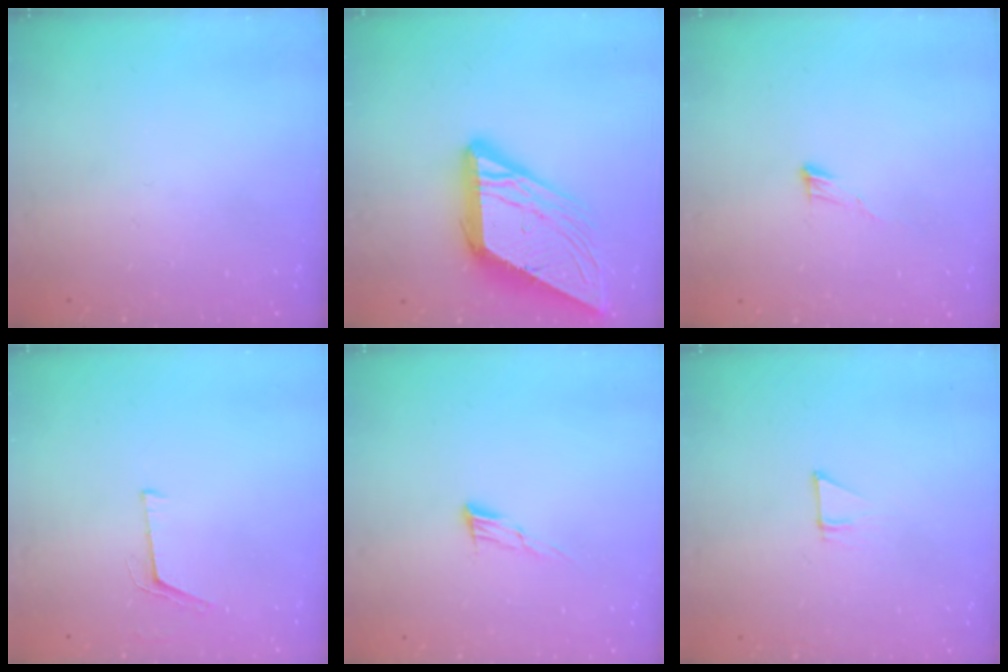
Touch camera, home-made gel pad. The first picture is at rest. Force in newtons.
{"total": 19.3, "press": 19.2, "slide": 2.3}
{"total": 4.0, "press": 4.0, "slide": 0.3}
{"total": 4.2, "press": 3.5, "slide": 2.3}
{"total": 7.3, "press": 7.2, "slide": 1.2}
{"total": 4.9, "press": 4.9, "slide": 0.3}